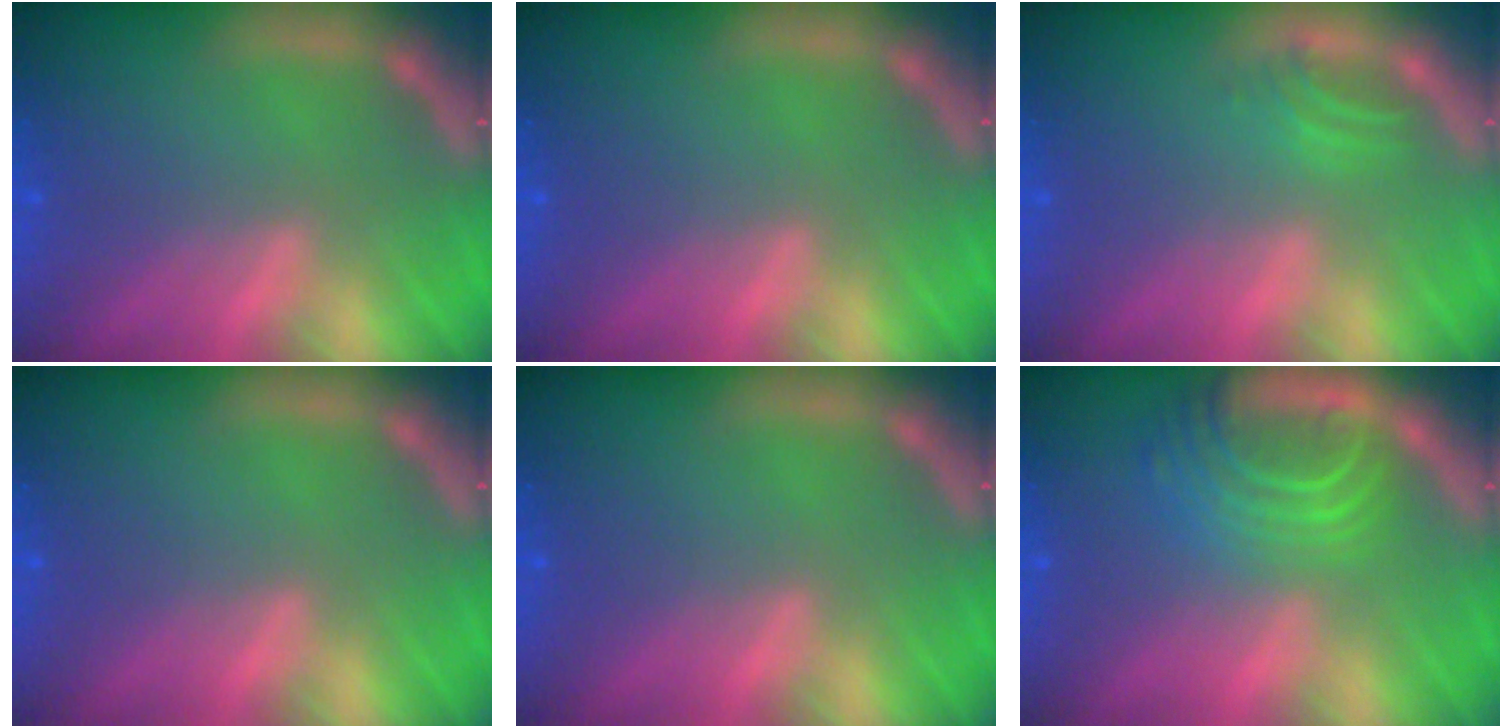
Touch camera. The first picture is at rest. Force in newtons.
{"total": 0.0}
{"total": 1.5}
{"total": 0.0}
{"total": 0.0}
{"total": 6.6}